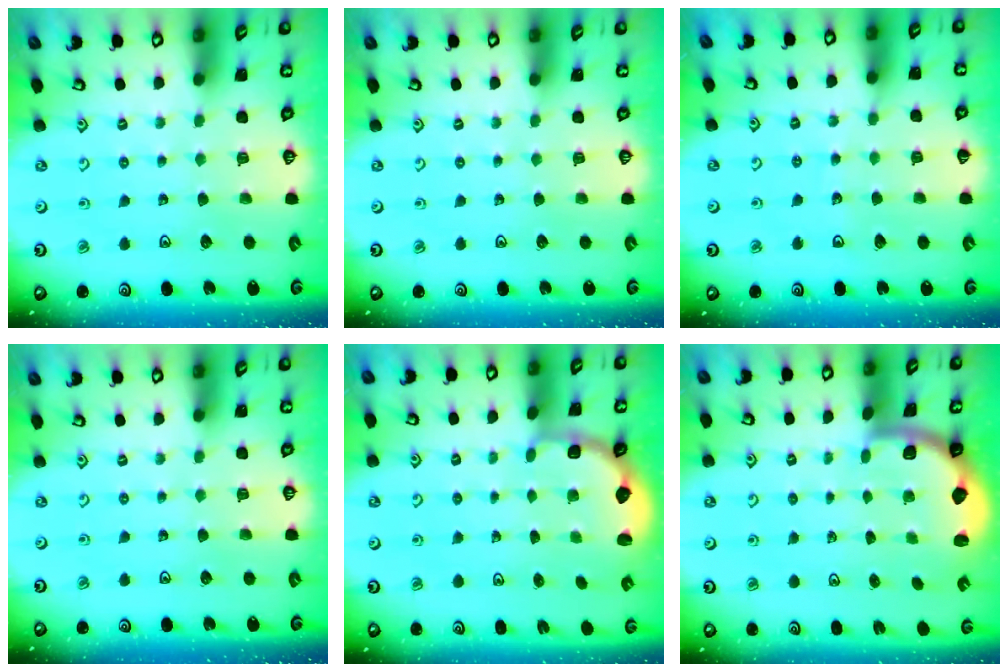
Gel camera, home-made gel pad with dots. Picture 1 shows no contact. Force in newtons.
{"total": 0.0}
{"total": 3.6, "press": 3.6, "slide": 0.4}
{"total": 0.0}
{"total": 2.7, "press": 2.3, "slide": 1.5}
{"total": 2.0, "press": 2.0, "slide": 0.5}